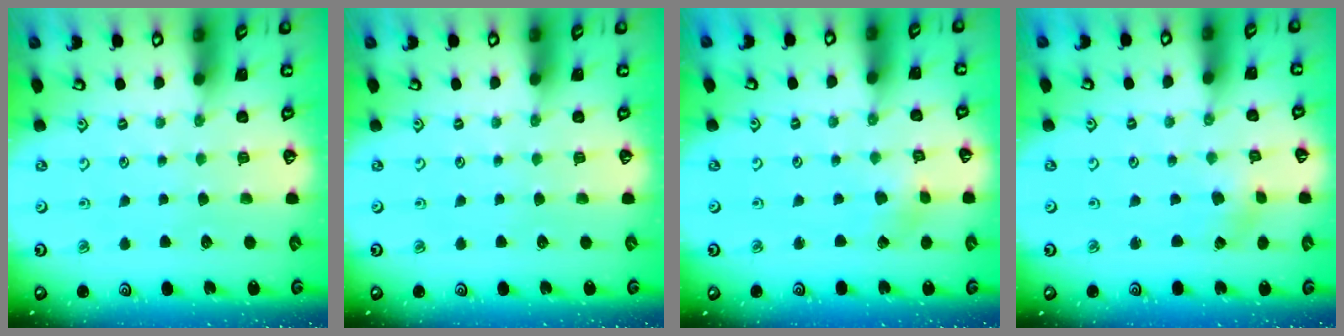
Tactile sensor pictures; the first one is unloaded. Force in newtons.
{"total": 0.0}
{"total": 2.0, "press": 2.0, "slide": 0.3}
{"total": 0.5, "press": 0.5, "slide": 0.1}